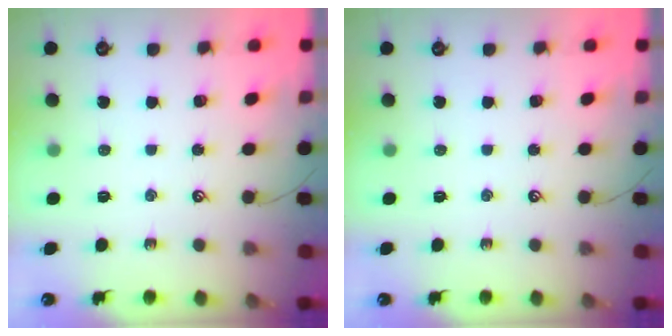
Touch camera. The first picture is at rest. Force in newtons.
{"total": 0.0}